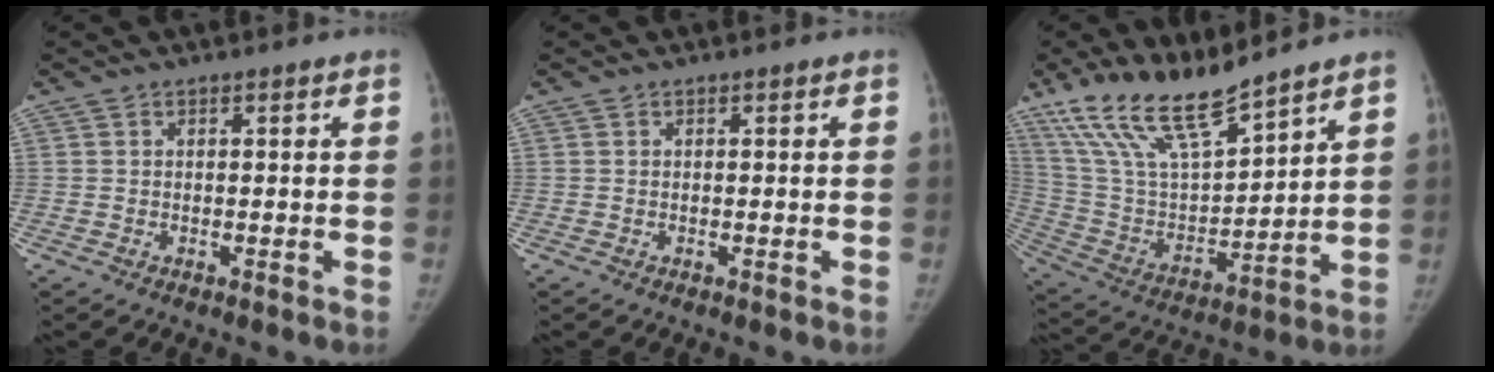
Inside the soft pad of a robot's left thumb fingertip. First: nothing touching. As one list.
[{"total": 0.0}, {"total": 17.1, "force": [13.7, 4.0, 9.5], "torque": [-0.162, -0.065, 0.274]}]